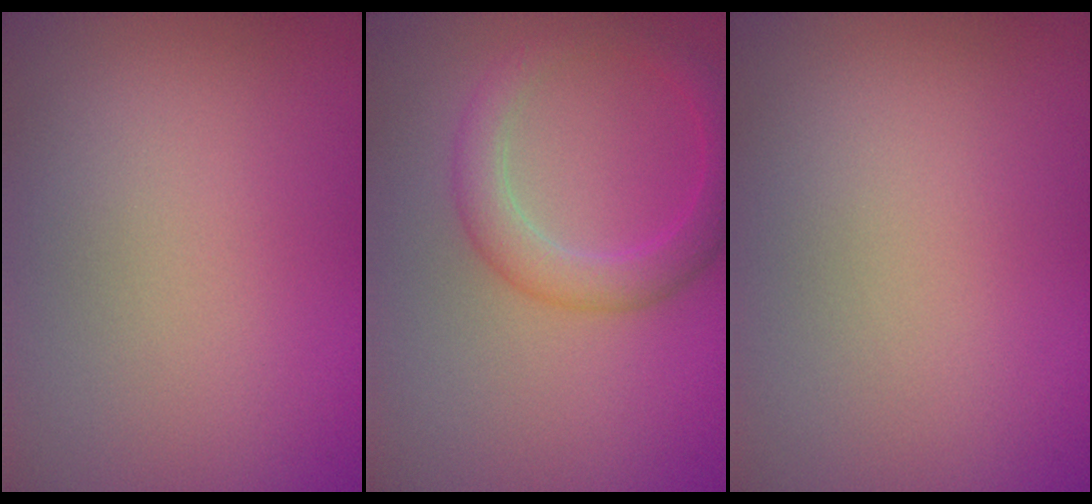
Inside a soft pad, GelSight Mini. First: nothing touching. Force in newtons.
{"total": 3.3, "press": 3.3, "slide": 0.2}
{"total": 0.0}